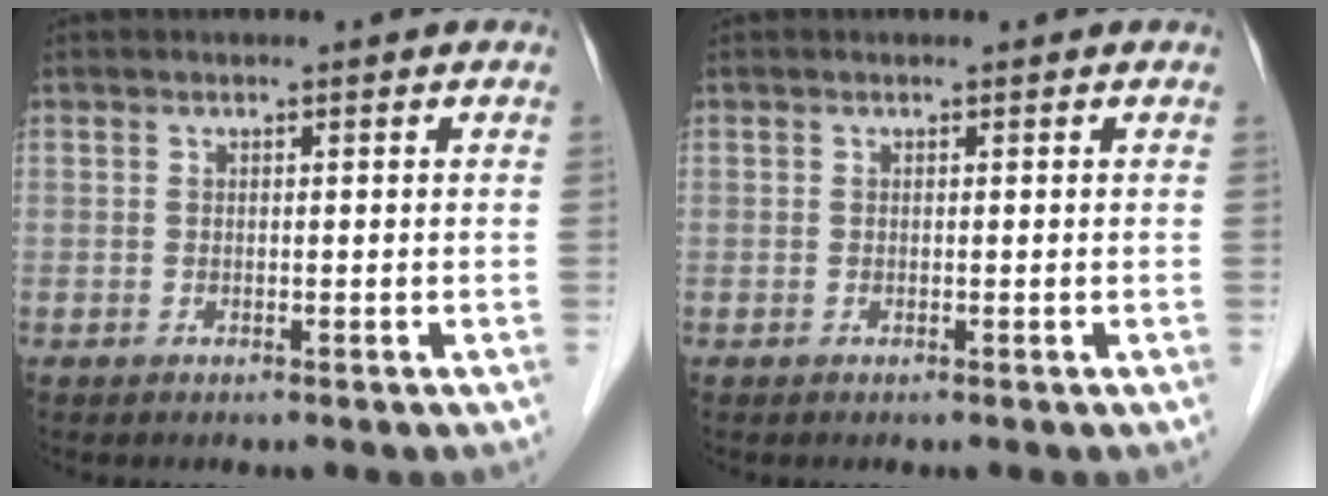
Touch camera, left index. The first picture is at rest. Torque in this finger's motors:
{"motor_torque": [-0.37, 0.03, -0.04, 0.00]}